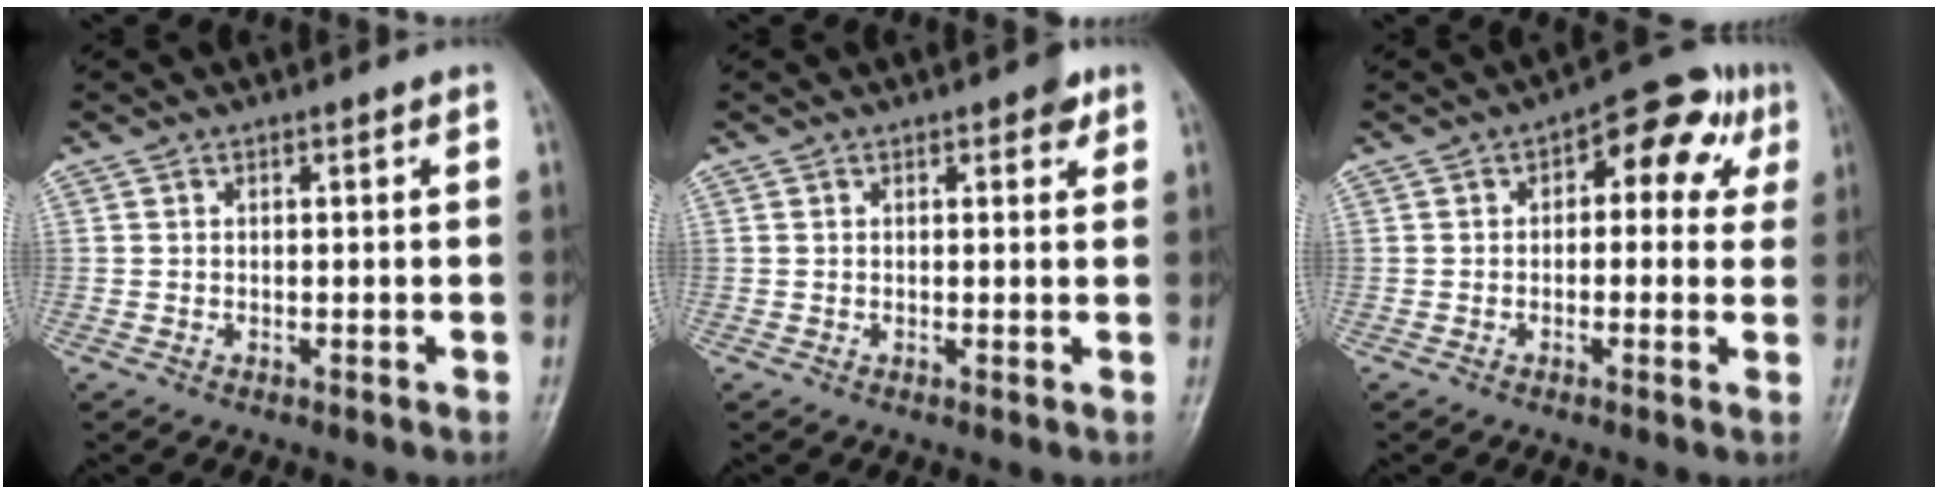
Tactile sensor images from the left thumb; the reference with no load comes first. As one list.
[{"total": 2.2, "force": [1.2, 1.2, 1.4], "torque": [-0.004, -0.003, 0.011]}, {"total": 9.7, "force": [2.8, 5.8, 7.3], "torque": [-0.043, 0.025, 0.023]}]